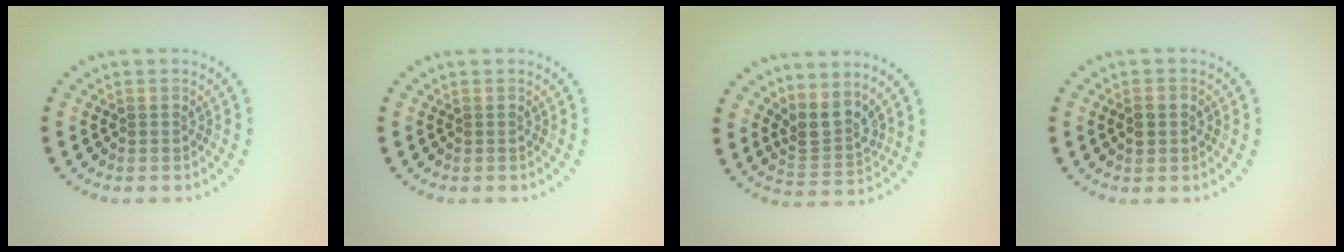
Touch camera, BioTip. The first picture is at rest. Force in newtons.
{"total": 0.0}
{"total": 3.0, "press": 2.3, "slide": 1.9}
{"total": 1.6, "press": 1.6, "slide": 0.2}